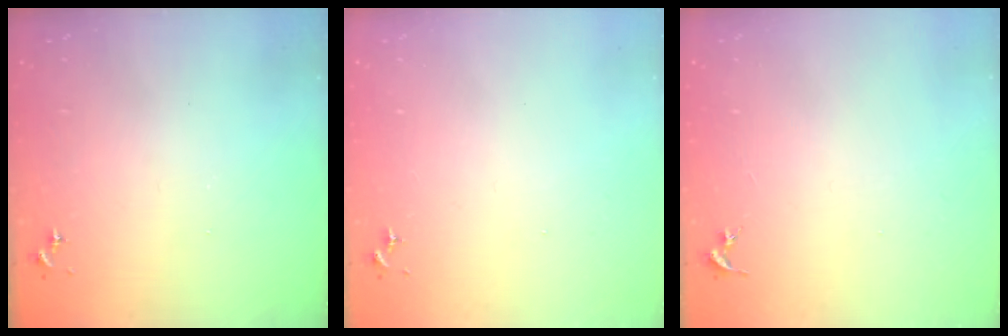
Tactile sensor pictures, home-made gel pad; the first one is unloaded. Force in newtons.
{"total": 0.0}
{"total": 0.0}